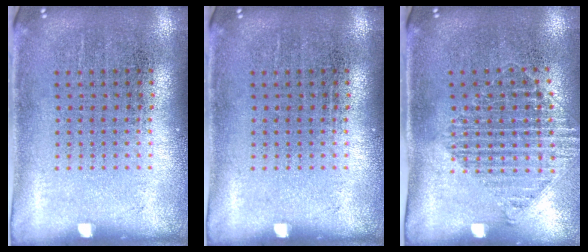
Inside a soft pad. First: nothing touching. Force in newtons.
{"total": 0.0}
{"total": 1.3, "press": 1.1, "slide": 0.7}